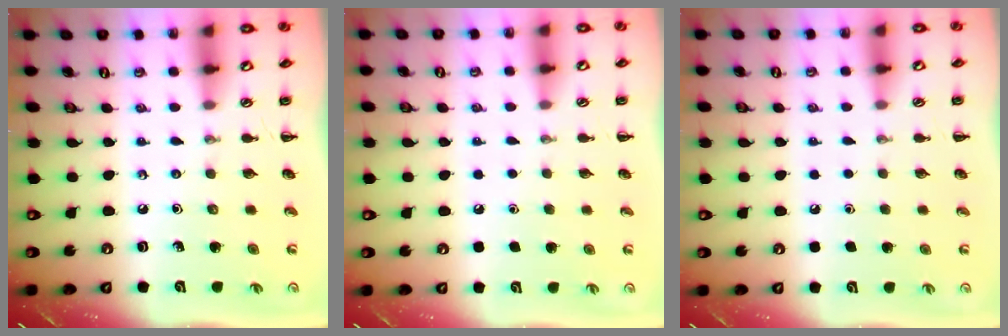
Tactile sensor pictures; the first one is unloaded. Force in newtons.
{"total": 1.8, "press": 1.8, "slide": 0.1}
{"total": 1.6, "press": 1.6, "slide": 0.1}